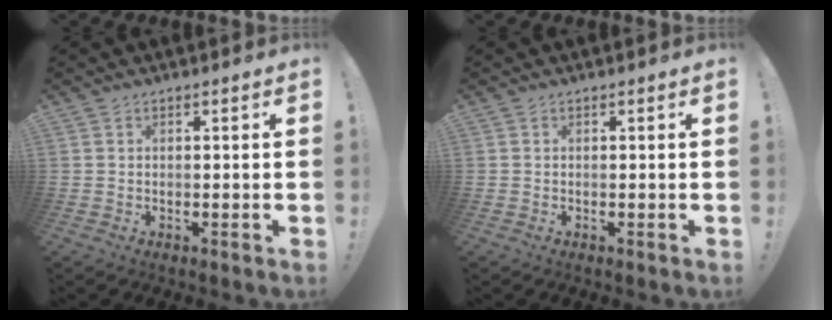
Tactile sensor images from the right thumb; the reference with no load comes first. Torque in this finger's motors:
{"motor_torque": [0.22, -0.10, 0.20, -0.09, -0.10]}